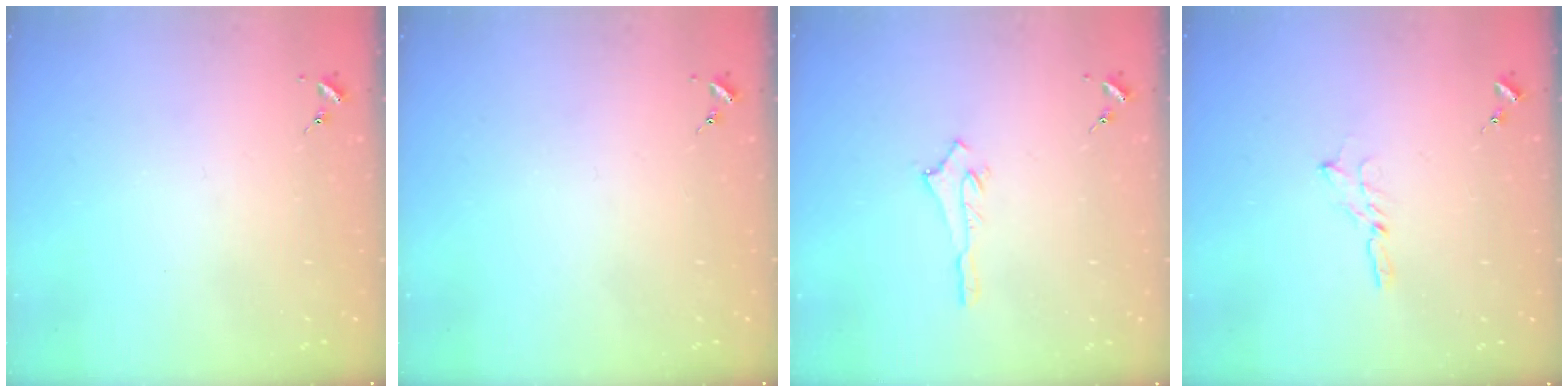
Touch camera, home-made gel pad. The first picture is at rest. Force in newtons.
{"total": 0.0}
{"total": 2.6, "press": 2.5, "slide": 0.4}
{"total": 3.5, "press": 3.5, "slide": 0.2}